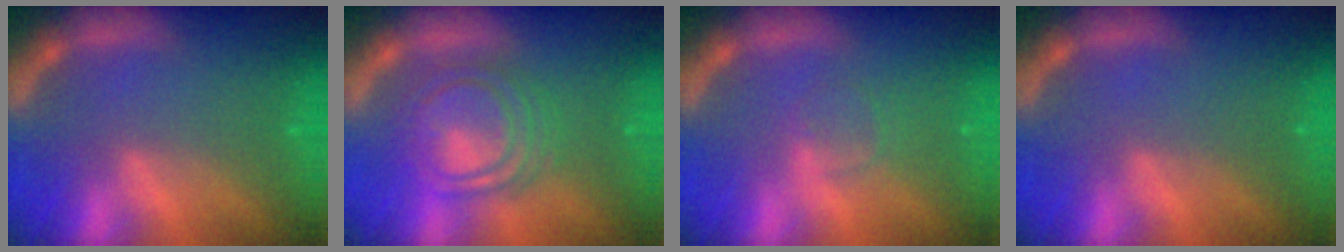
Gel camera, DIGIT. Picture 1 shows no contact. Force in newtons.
{"total": 8.1}
{"total": 1.9}
{"total": 0.0}